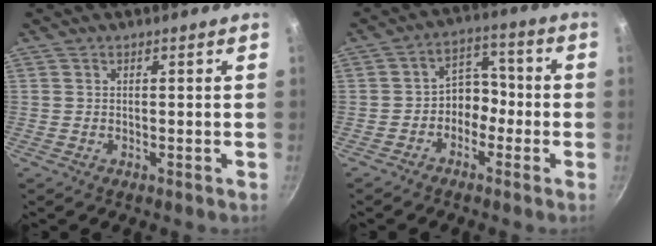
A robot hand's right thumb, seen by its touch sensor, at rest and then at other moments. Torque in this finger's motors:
{"motor_torque": [-0.25, 0.31, 0.04, 0.23, 0.03]}